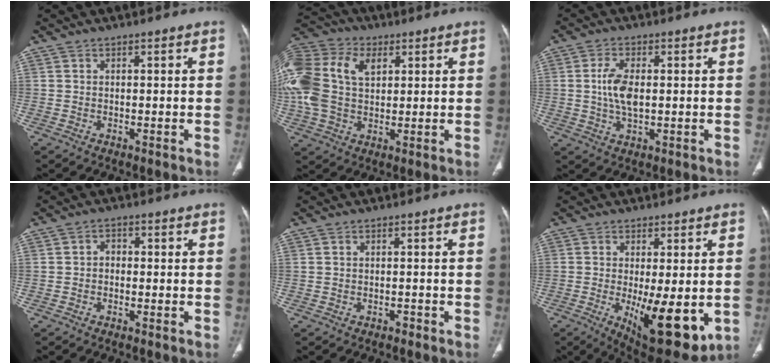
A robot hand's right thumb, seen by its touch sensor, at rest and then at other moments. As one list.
[{"total": 19.6, "force": [4.7, 13.0, 14.0], "torque": [-0.329, 0.030, 0.083]}, {"total": 6.3, "force": [0.4, 3.1, 5.4], "torque": [-0.111, 0.000, 0.006]}, {"total": 1.9, "force": [-0.4, 1.5, 1.0], "torque": [-0.005, 0.008, -0.013]}, {"total": 0.8, "force": [-0.6, 0.5, 0.2], "torque": [-0.002, 0.001, -0.012]}, {"total": 14.0, "force": [-2.6, 4.9, 12.8], "torque": [-0.186, -0.032, -0.023]}]